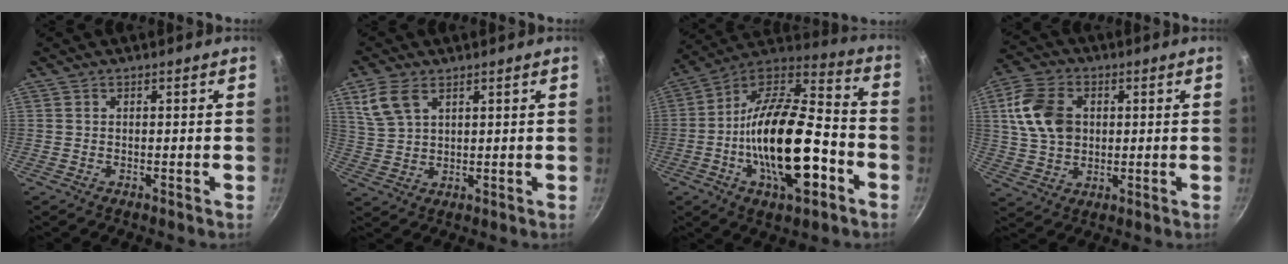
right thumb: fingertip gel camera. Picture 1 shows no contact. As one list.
[{"total": 6.8, "force": [3.5, 3.8, 4.4], "torque": [-0.087, -0.005, 0.078]}, {"total": 25.1, "force": [-6.8, 11.2, 21.4], "torque": [-0.357, 0.042, -0.124]}, {"total": 12.3, "force": [2.4, 8.9, 8.1], "torque": [-0.138, 0.004, 0.042]}]